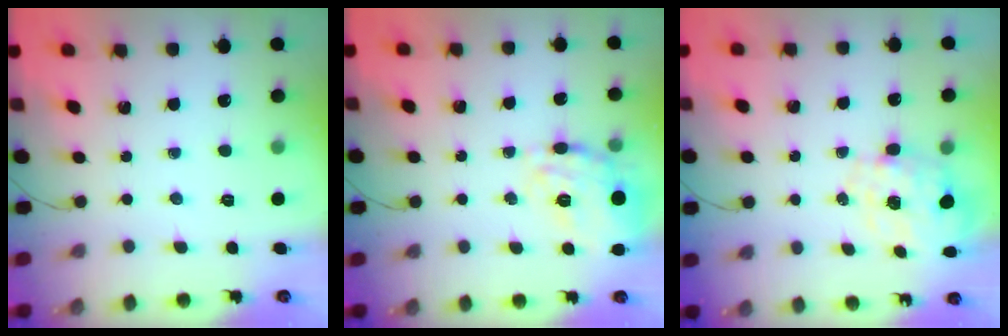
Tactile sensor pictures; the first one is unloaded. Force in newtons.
{"total": 19.5, "press": 19.5, "slide": 0.5}
{"total": 2.0, "press": 1.8, "slide": 1.0}